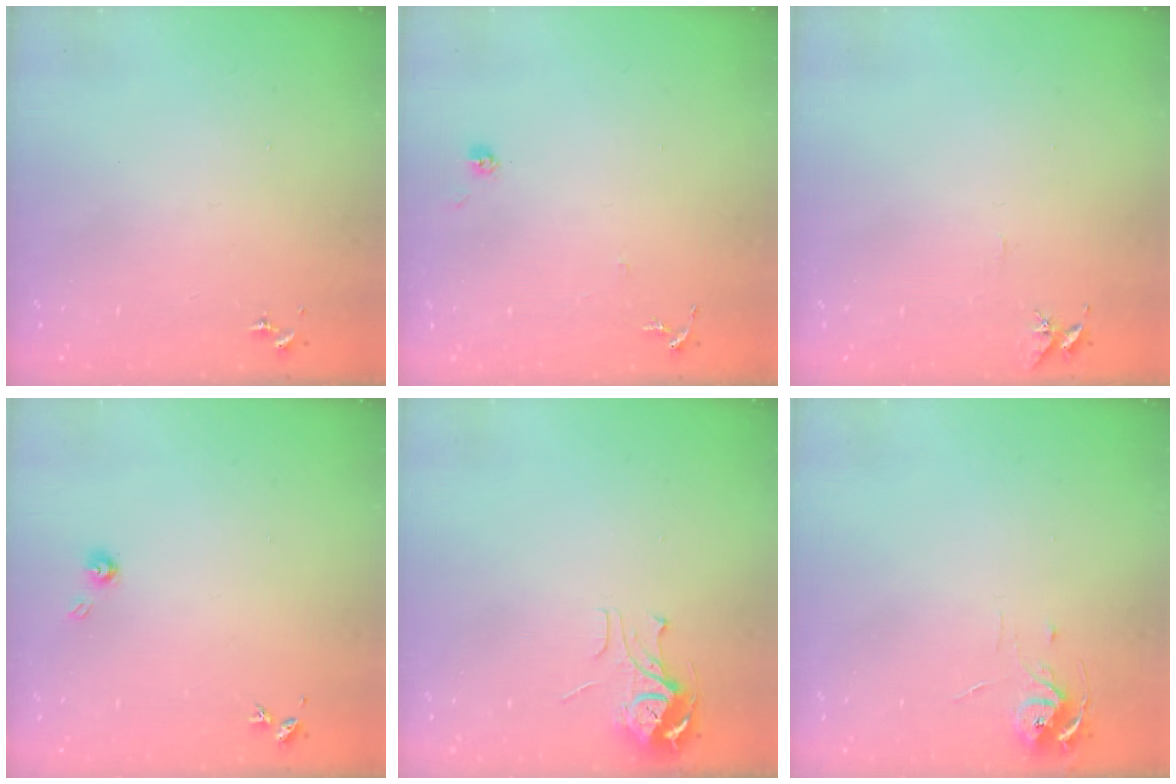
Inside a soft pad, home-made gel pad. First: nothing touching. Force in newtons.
{"total": 6.9, "press": 6.8, "slide": 0.6}
{"total": 6.1, "press": 6.0, "slide": 0.6}
{"total": 3.8, "press": 3.8, "slide": 0.3}
{"total": 6.7, "press": 6.7, "slide": 0.6}
{"total": 5.9, "press": 5.9, "slide": 0.5}